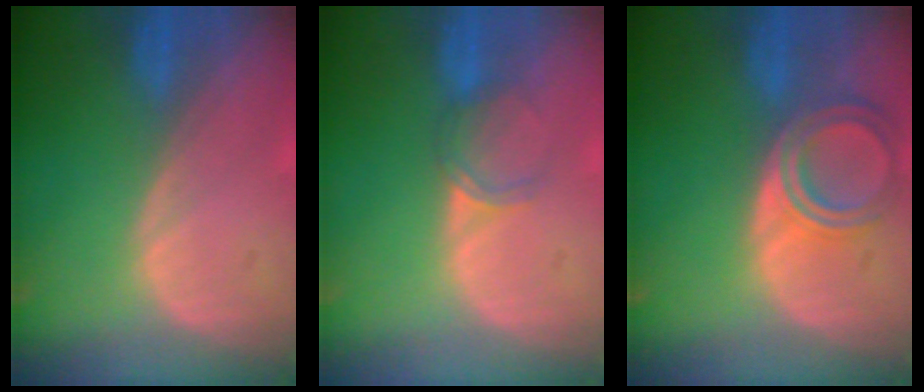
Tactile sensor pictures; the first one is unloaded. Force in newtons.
{"total": 2.9, "press": 2.5, "slide": 1.5}
{"total": 6.5, "press": 5.9, "slide": 2.8}